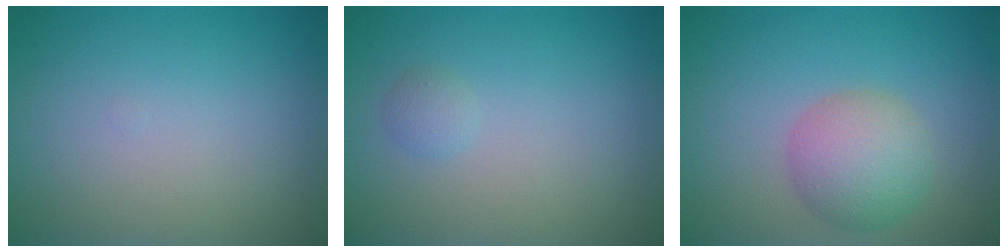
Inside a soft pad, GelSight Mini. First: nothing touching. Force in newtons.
{"total": 0.8, "press": 0.8, "slide": 0.0}
{"total": 4.4, "press": 4.4, "slide": 0.1}